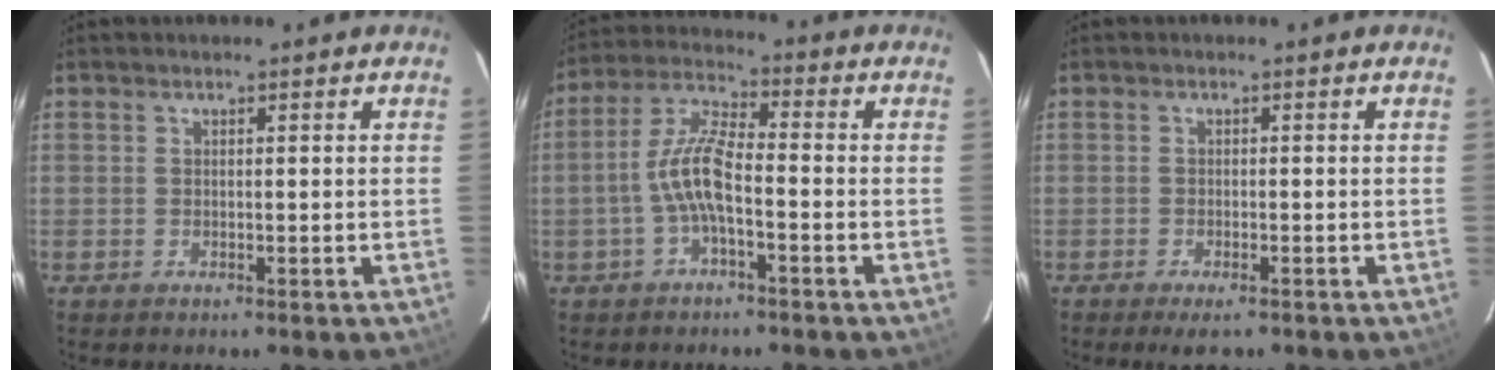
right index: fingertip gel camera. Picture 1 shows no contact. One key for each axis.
{"total": 7.6, "fx": -2.3, "fy": 1.9, "fz": 6.9, "tx": -0.151, "ty": 0.017, "tz": -0.045}
{"total": 3.1, "fx": -2.4, "fy": 0.9, "fz": 1.8, "tx": -0.040, "ty": -0.010, "tz": -0.040}